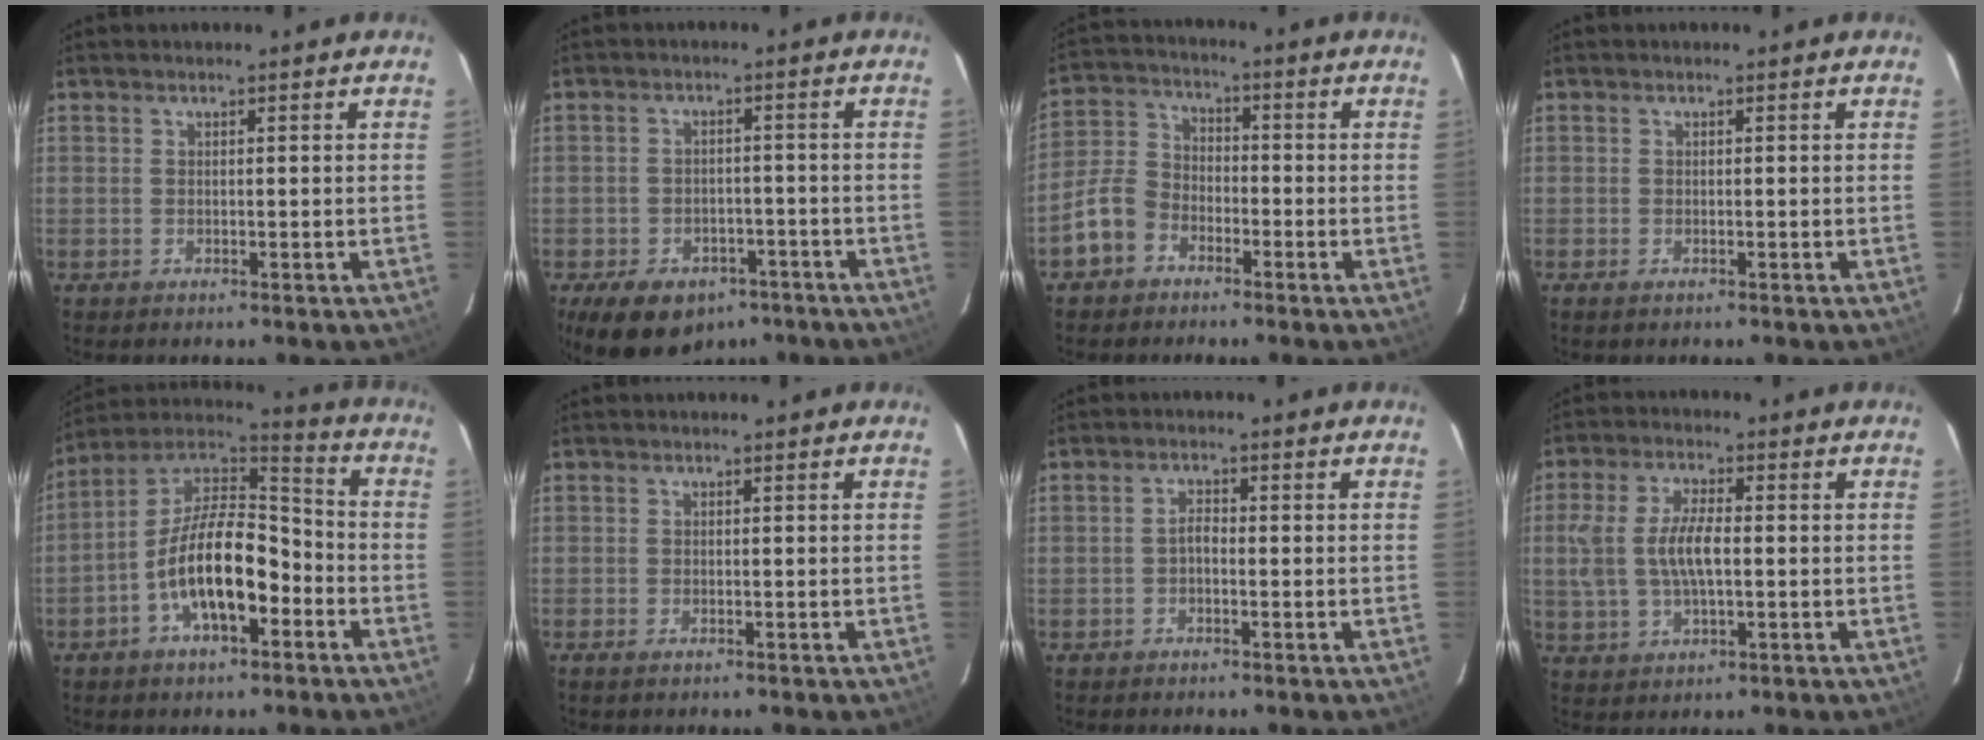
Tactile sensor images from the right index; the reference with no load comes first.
{"total": 13.8, "force": [-8.7, 8.8, 6.1], "torque": [-0.143, 0.012, -0.111]}
{"total": 9.1, "force": [-5.6, 6.2, 3.5], "torque": [-0.084, 0.034, -0.119]}
{"total": 0.8, "force": [-0.5, 0.4, 0.5], "torque": [-0.009, -0.003, -0.010]}
{"total": 15.7, "force": [-5.7, 7.0, 12.9], "torque": [-0.240, 0.019, -0.102]}
{"total": 0.9, "force": [-0.6, 0.4, 0.6], "torque": [-0.011, -0.003, -0.012]}
{"total": 1.6, "force": [-0.7, 0.8, 1.1], "torque": [-0.023, 0.007, -0.014]}
{"total": 8.5, "force": [-0.1, 3.8, 7.6], "torque": [-0.156, 0.009, 0.003]}